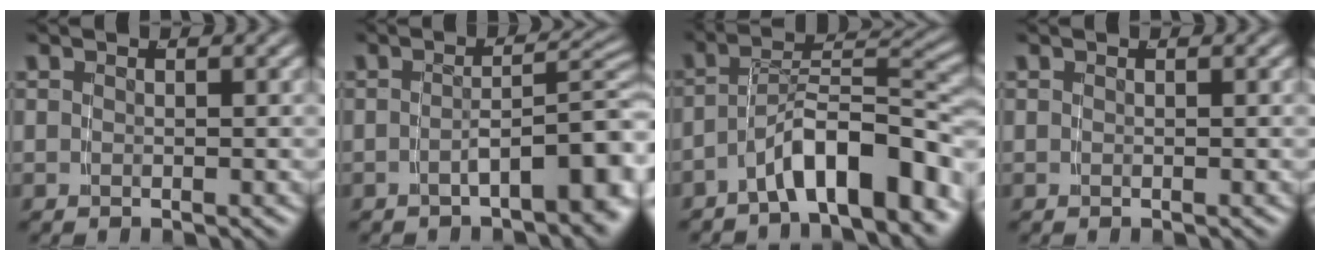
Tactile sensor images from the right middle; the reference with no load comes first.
{"total": 6.6, "force": [-3.8, 2.2, 5.0], "torque": [-0.053, -0.001, -0.057]}
{"total": 7.7, "force": [-4.5, 2.4, 5.7], "torque": [-0.073, 0.012, -0.072]}
{"total": 0.0}